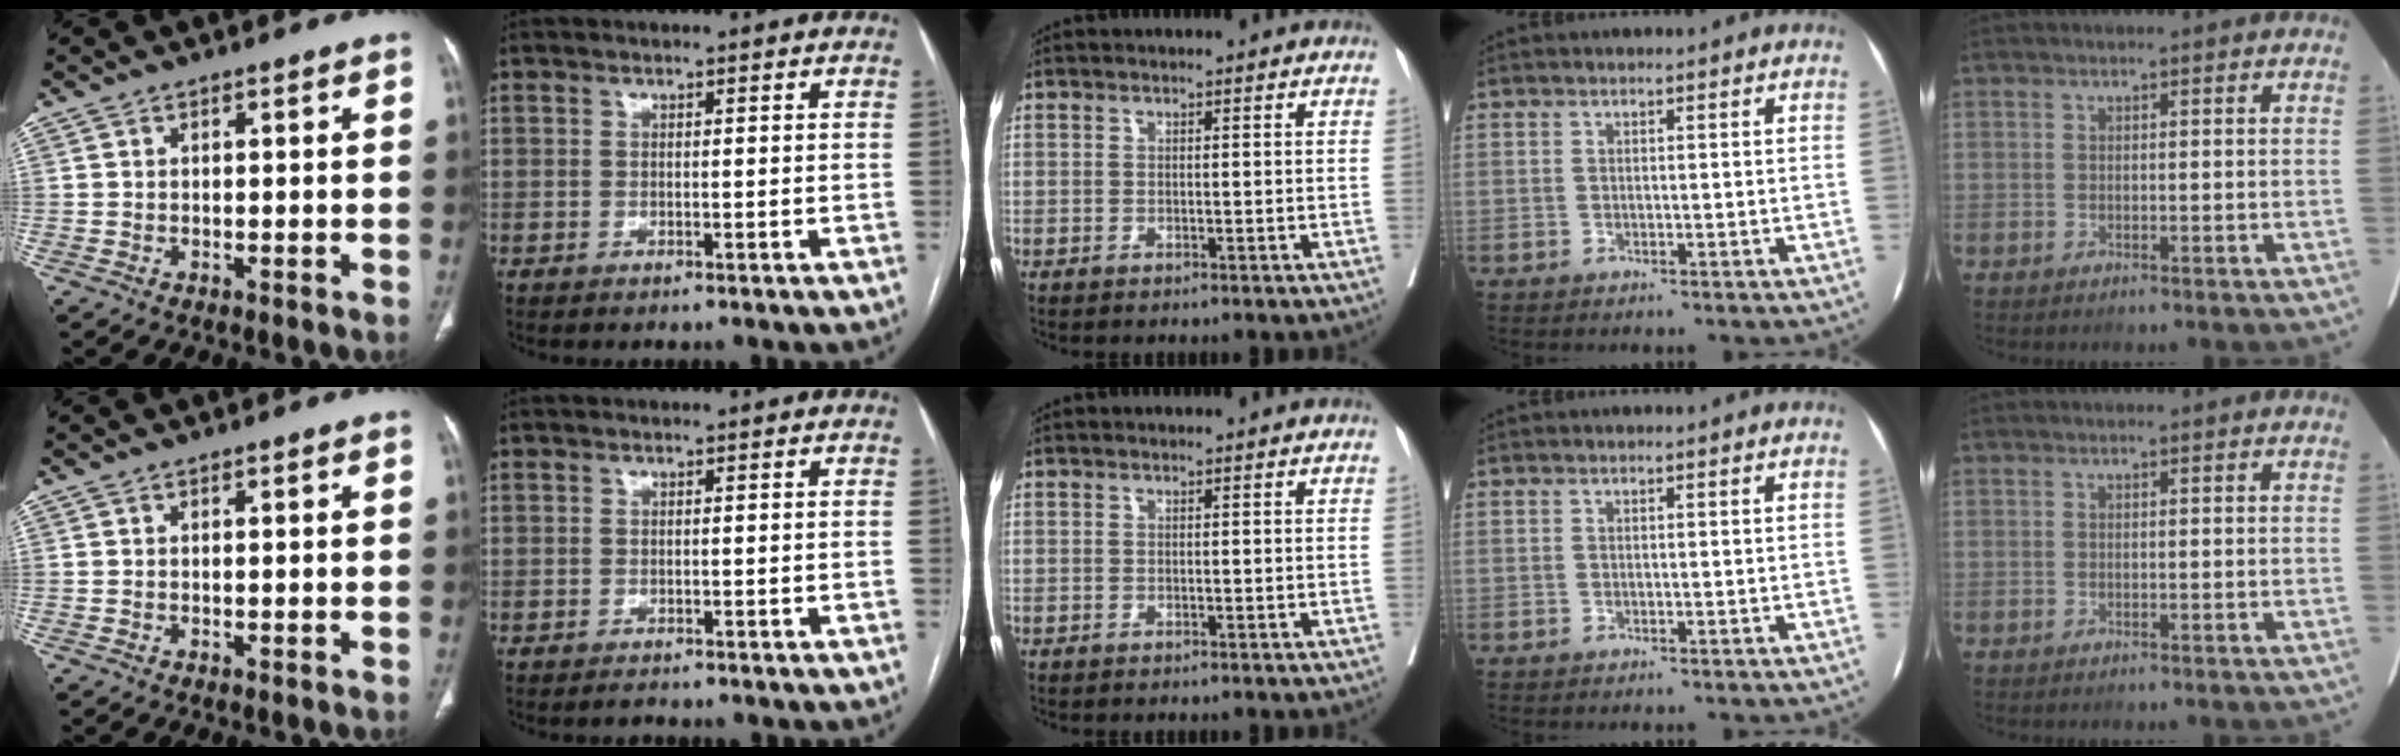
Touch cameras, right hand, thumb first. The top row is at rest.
{"index": {"total": 0.9, "force": [-0.8, 0.4, 0.0], "torque": [0.000, 0.000, -0.010]}}